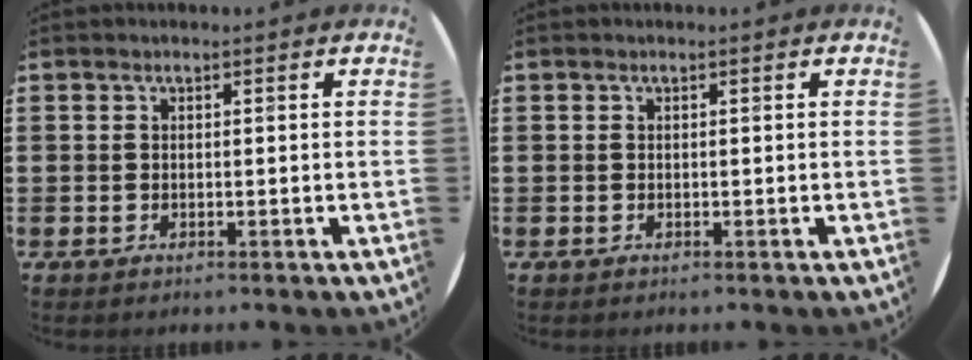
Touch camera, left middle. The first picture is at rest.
{"total": 0.0}